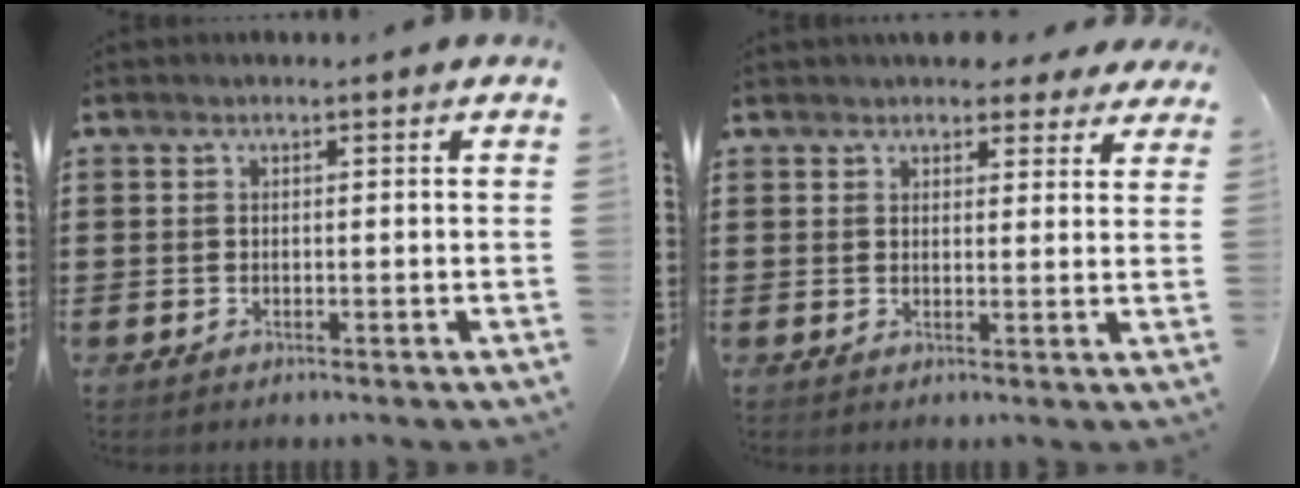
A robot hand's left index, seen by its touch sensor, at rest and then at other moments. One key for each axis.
{"total": 3.7, "fx": 3.4, "fy": 1.2, "fz": 0.8, "tx": -0.009, "ty": -0.008, "tz": 0.062}